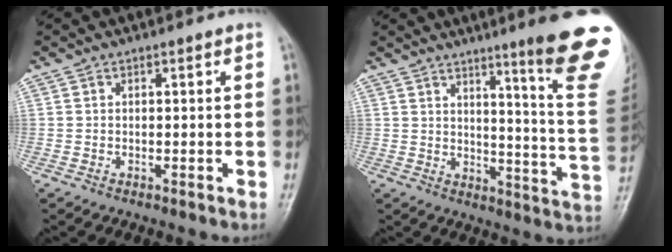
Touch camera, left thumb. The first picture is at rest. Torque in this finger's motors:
{"motor_torque": [3.18, 1.18, 1.98, -0.79, 0.47]}